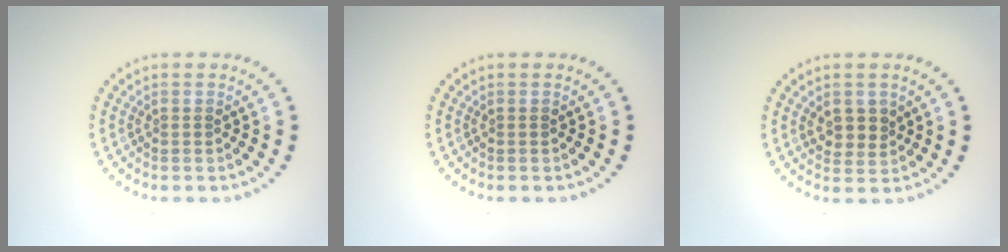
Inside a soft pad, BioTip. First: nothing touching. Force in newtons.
{"total": 0.0}
{"total": 2.3, "press": 2.2, "slide": 0.8}